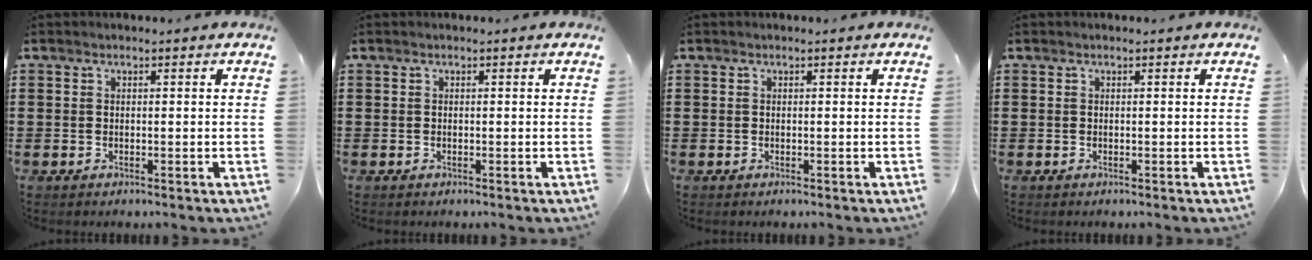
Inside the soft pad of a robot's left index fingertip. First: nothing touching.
{"total": 0.0}
{"total": 0.0}
{"total": 0.0}